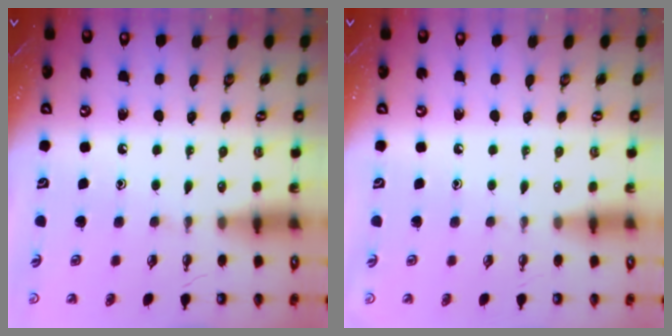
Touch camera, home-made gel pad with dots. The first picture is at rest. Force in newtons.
{"total": 0.0}